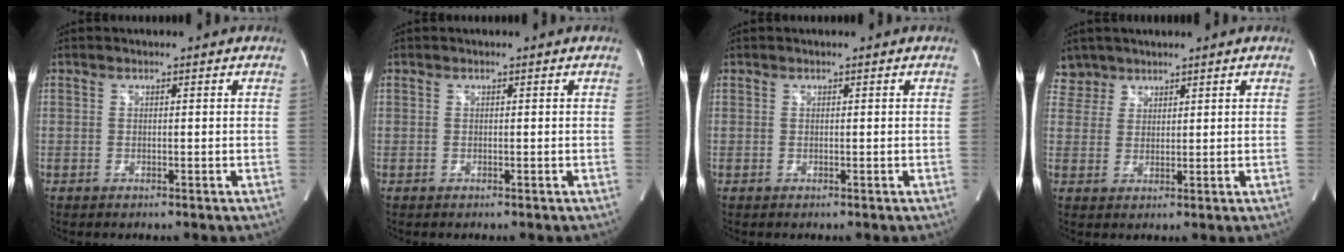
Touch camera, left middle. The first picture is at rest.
{"total": 0.0}
{"total": 0.0}
{"total": 3.6, "force": [2.9, 1.9, -0.7], "torque": [0.019, 0.006, 0.058]}